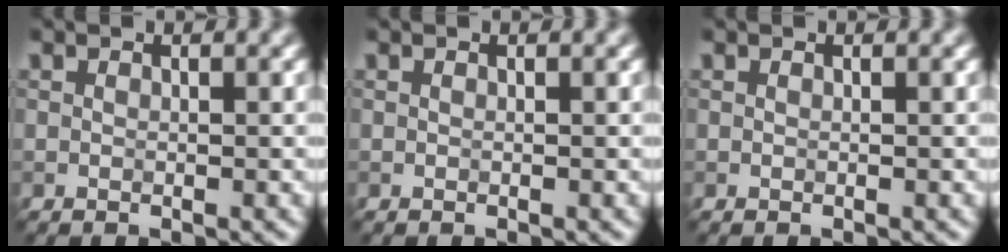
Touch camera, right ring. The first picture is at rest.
{"total": 0.0}
{"total": 0.0}